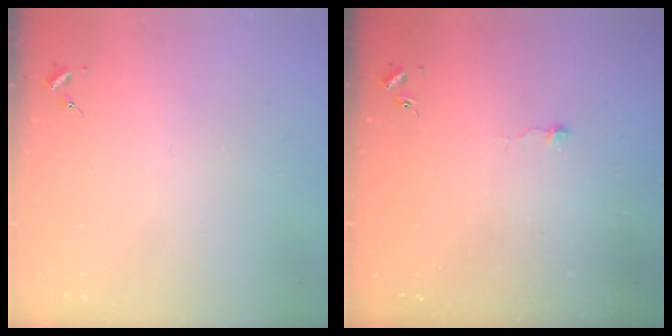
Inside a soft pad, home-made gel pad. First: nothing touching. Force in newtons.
{"total": 4.8, "press": 4.8, "slide": 0.4}